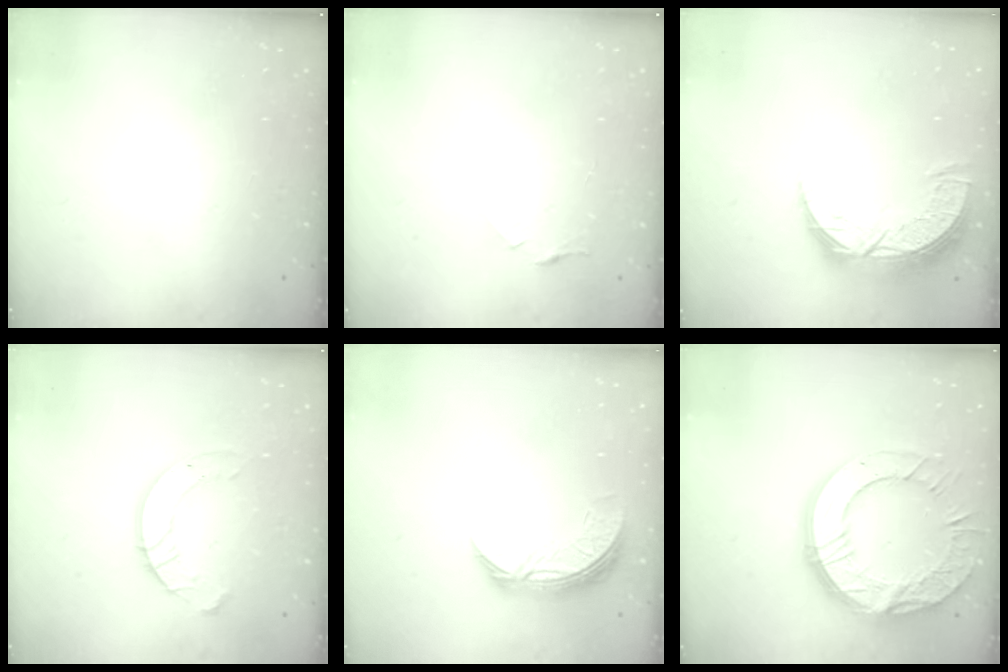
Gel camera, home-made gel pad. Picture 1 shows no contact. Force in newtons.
{"total": 2.8, "press": 2.7, "slide": 0.4}
{"total": 11.7, "press": 11.6, "slide": 0.9}
{"total": 6.9, "press": 6.9, "slide": 0.4}
{"total": 9.0, "press": 8.9, "slide": 0.6}
{"total": 22.7, "press": 22.6, "slide": 1.9}